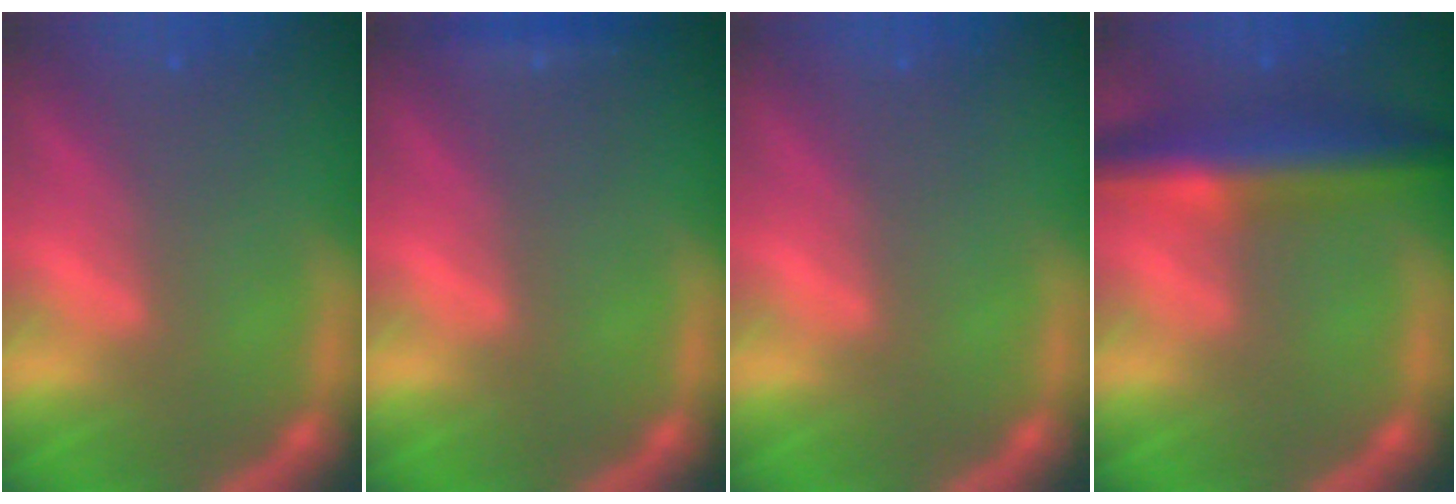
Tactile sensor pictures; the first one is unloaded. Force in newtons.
{"total": 0.9}
{"total": 0.0}
{"total": 7.0}